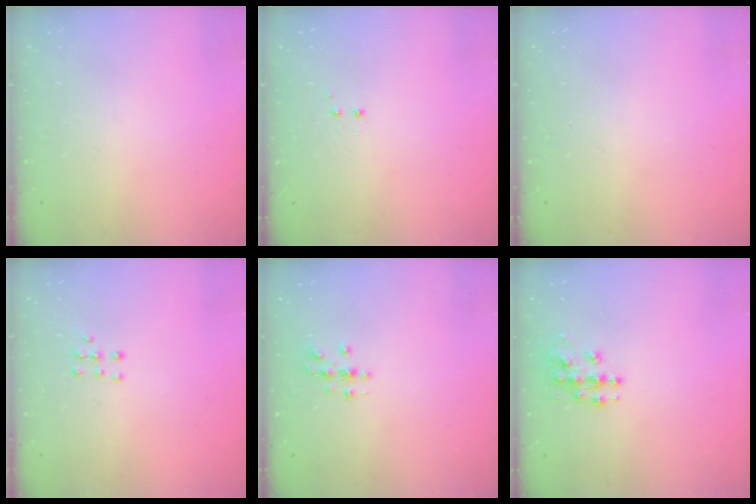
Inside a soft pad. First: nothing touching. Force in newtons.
{"total": 1.2, "press": 1.1, "slide": 0.5}
{"total": 0.0}
{"total": 5.5, "press": 5.5, "slide": 0.9}
{"total": 3.0, "press": 3.0, "slide": 0.3}
{"total": 10.2, "press": 10.2, "slide": 0.5}